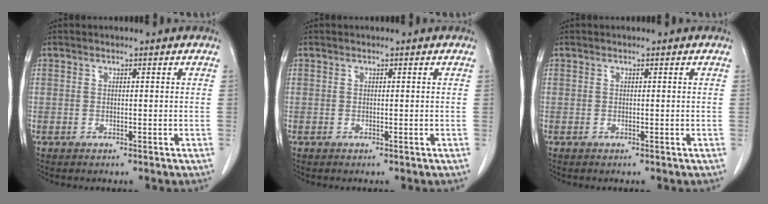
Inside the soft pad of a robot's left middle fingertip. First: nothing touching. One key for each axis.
{"total": 0.0}
{"total": 0.0}